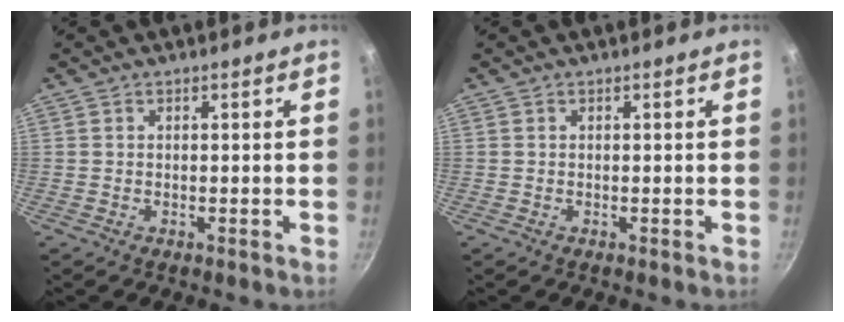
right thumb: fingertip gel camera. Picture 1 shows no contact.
{"total": 0.0}